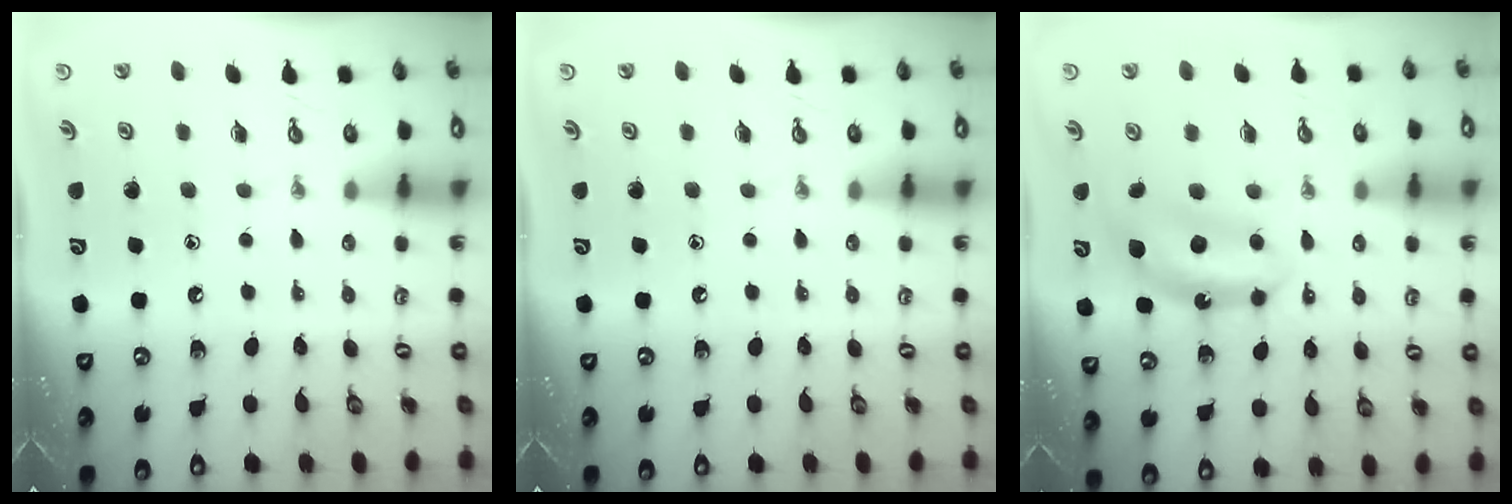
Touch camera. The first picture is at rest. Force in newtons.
{"total": 0.0}
{"total": 7.5, "press": 7.5, "slide": 0.2}